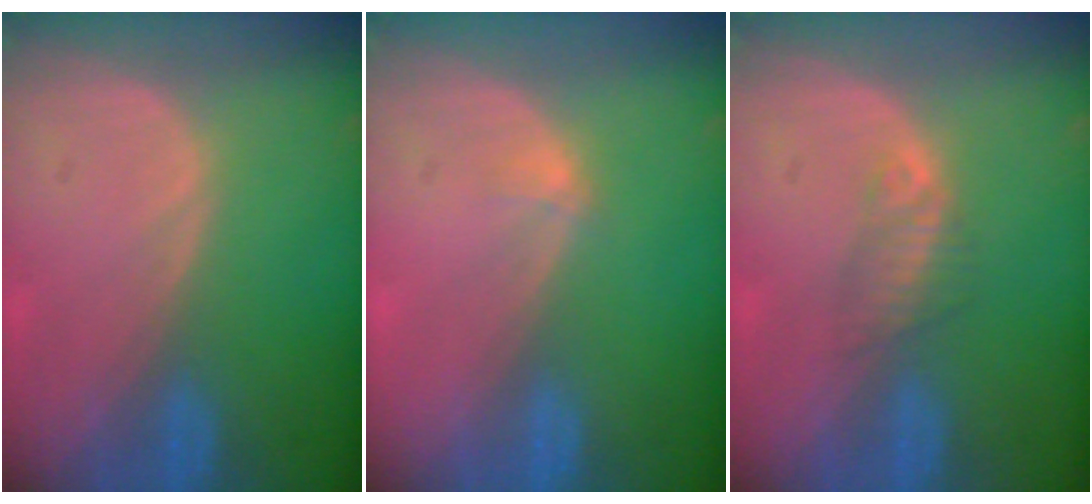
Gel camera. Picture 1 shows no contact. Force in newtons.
{"total": 1.1, "press": 0.8, "slide": 0.7}
{"total": 2.3, "press": 2.1, "slide": 0.8}